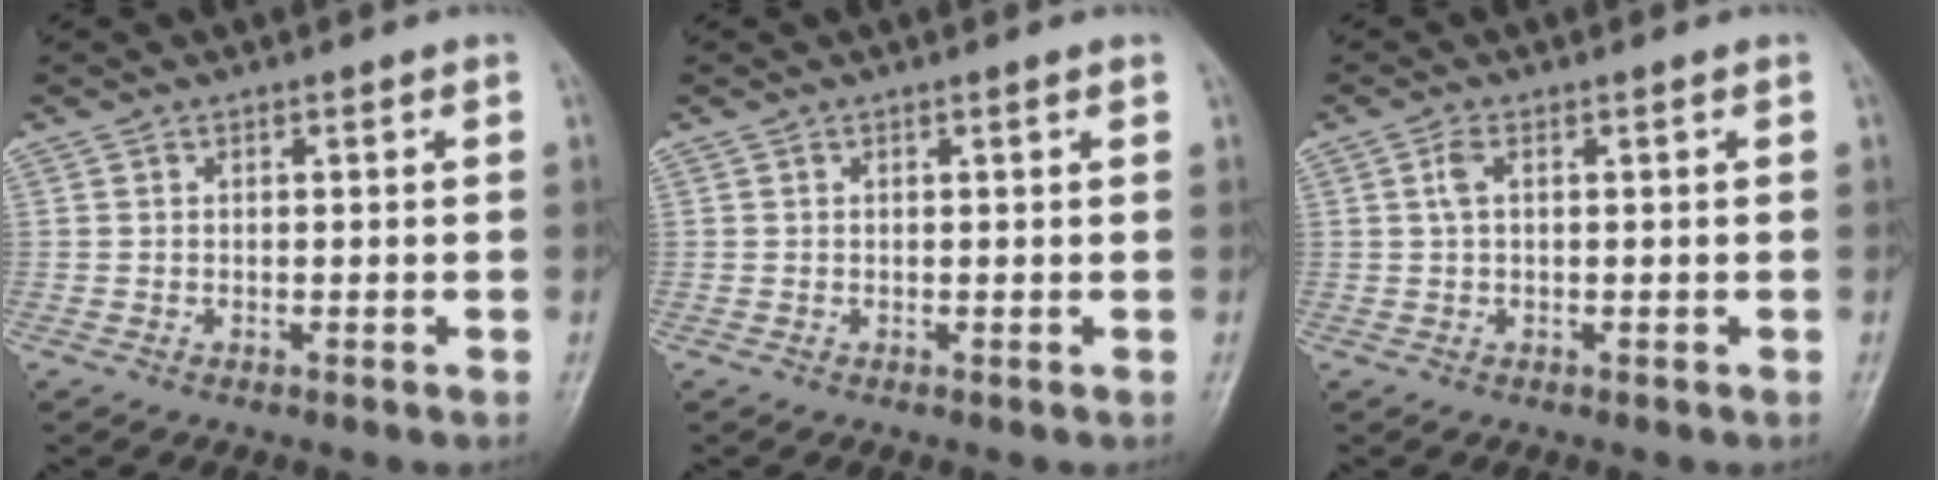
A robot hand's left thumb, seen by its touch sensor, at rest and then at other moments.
{"total": 0.8, "force": [0.4, 0.0, 0.6], "torque": [-0.011, 0.001, 0.005]}
{"total": 1.7, "force": [0.4, 0.6, 1.6], "torque": [-0.042, 0.011, 0.010]}